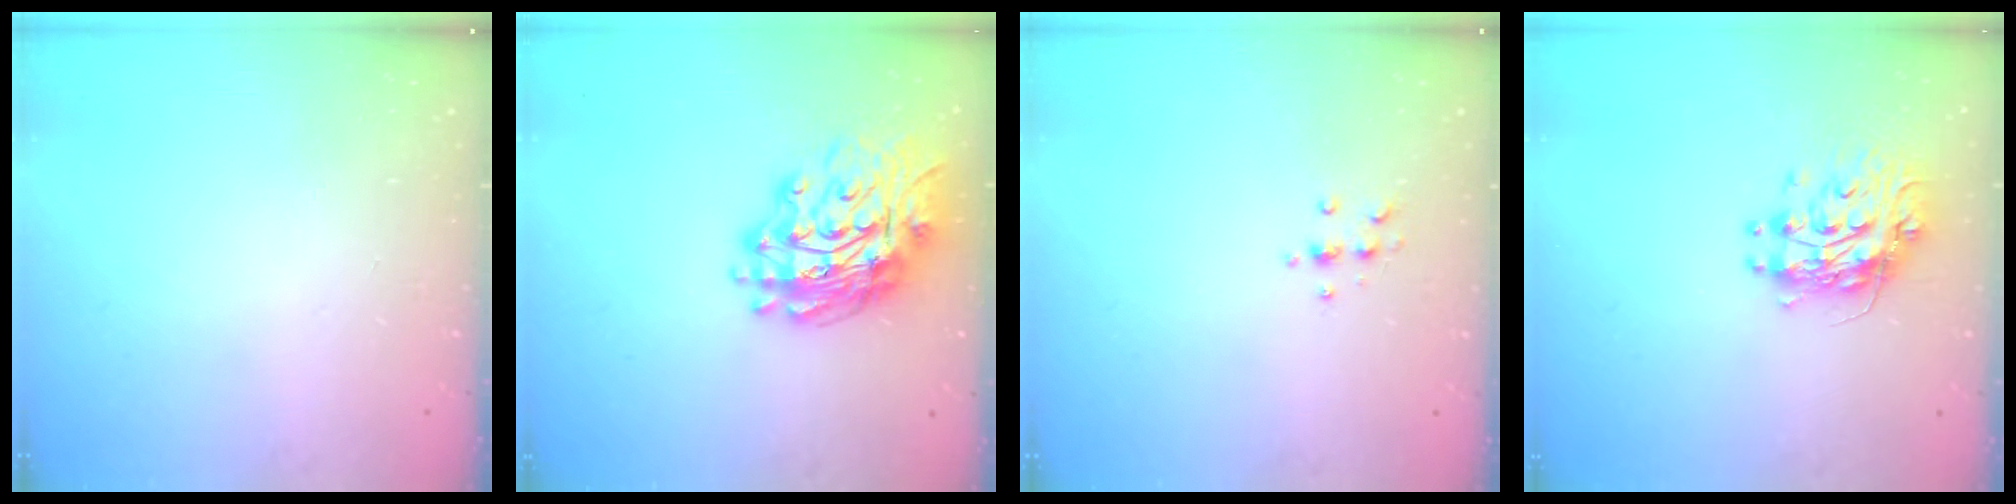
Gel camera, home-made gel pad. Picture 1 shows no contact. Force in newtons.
{"total": 17.2, "press": 17.1, "slide": 1.9}
{"total": 5.4, "press": 5.2, "slide": 1.4}
{"total": 10.7, "press": 10.7, "slide": 0.9}